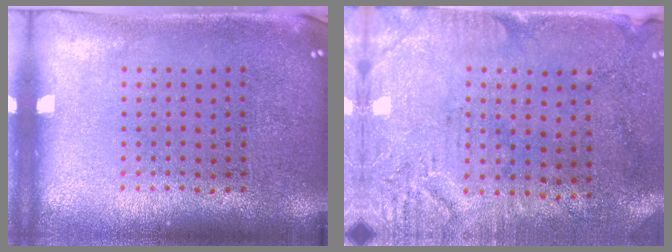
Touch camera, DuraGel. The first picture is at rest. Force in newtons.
{"total": 3.2, "press": 2.6, "slide": 1.8}